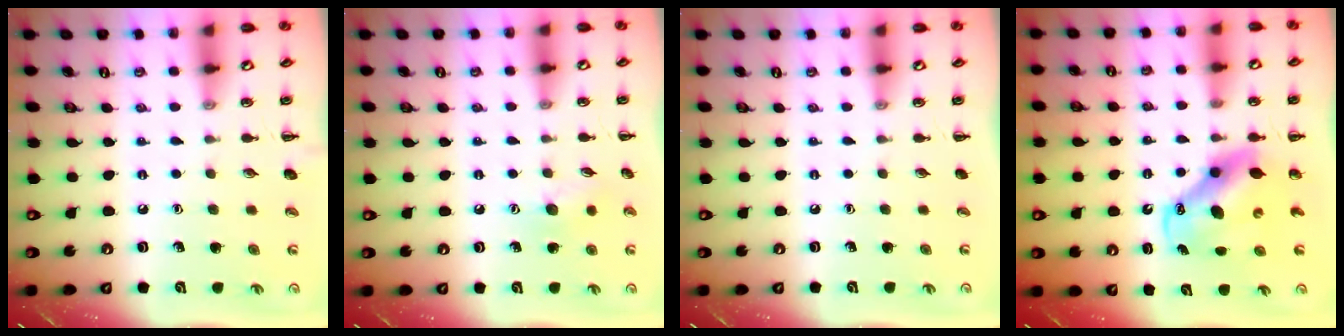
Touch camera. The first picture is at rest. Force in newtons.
{"total": 6.8, "press": 6.7, "slide": 1.1}
{"total": 0.0}
{"total": 8.4, "press": 8.2, "slide": 2.1}